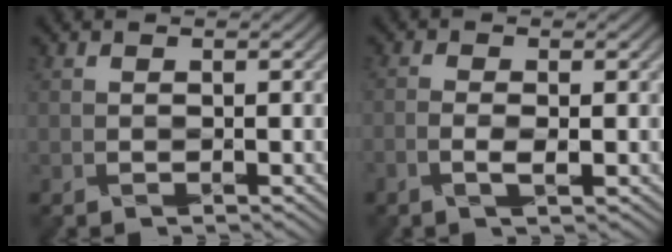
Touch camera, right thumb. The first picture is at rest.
{"total": 1.6, "force": [-0.8, 0.4, 1.4], "torque": [-0.025, 0.004, -0.018]}